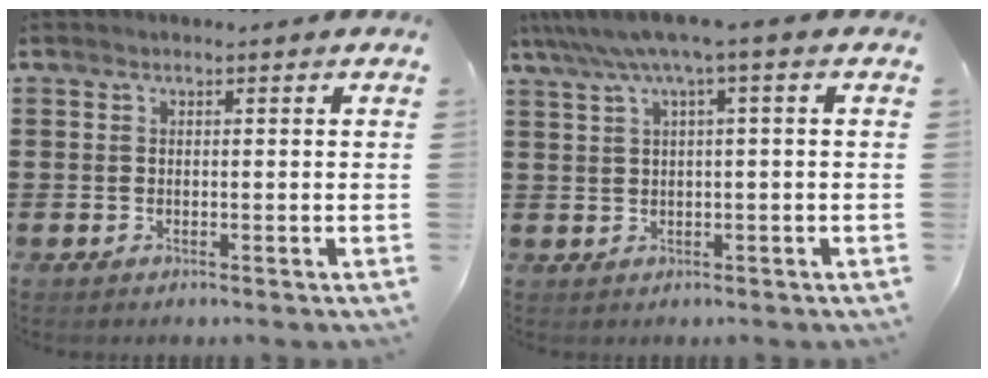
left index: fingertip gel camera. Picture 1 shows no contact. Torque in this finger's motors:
{"motor_torque": [1.84, -0.30, 0.82, 0.21]}